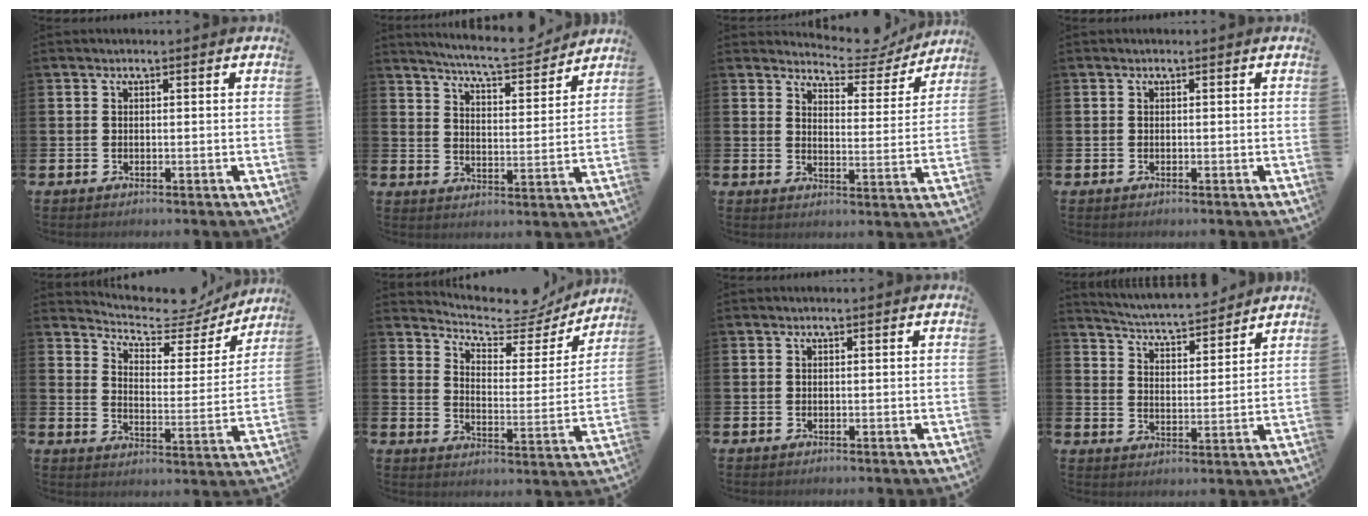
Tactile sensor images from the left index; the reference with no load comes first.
{"total": 7.1, "force": [6.8, 0.4, 1.9], "torque": [-0.048, -0.047, 0.117]}
{"total": 5.6, "force": [5.3, 1.4, 0.7], "torque": [-0.025, -0.040, 0.090]}
{"total": 0.0}
{"total": 6.6, "force": [6.2, 1.9, 1.2], "torque": [-0.045, -0.056, 0.102]}
{"total": 6.9, "force": [6.5, 2.0, 1.2], "torque": [-0.047, -0.057, 0.107]}
{"total": 0.0}
{"total": 5.0, "force": [5.0, 0.4, 0.7], "torque": [-0.038, -0.037, 0.084]}